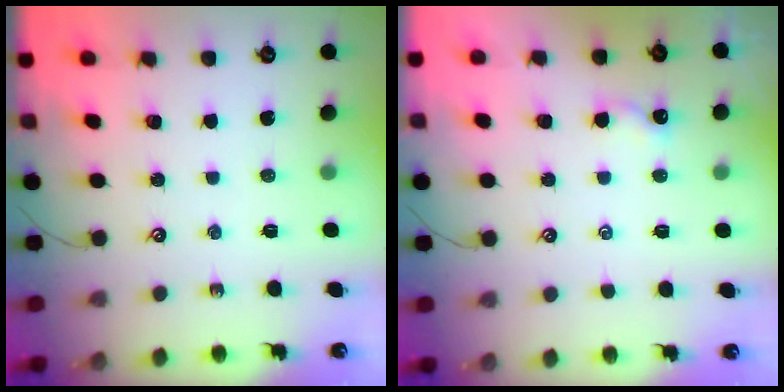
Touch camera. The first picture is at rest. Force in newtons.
{"total": 0.9, "press": 0.9, "slide": 0.3}